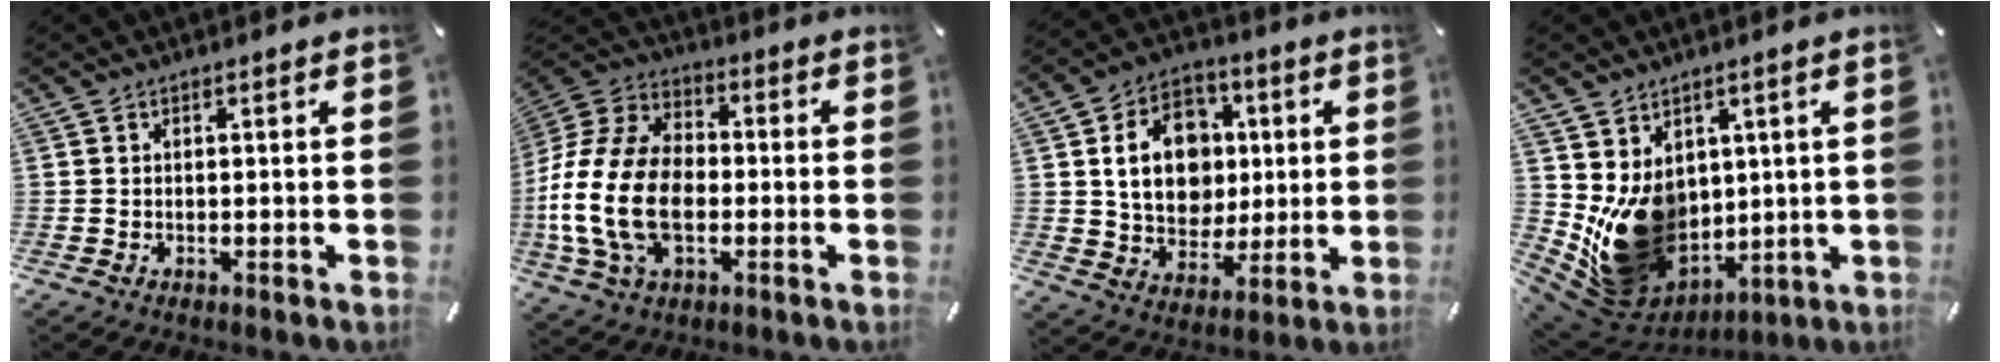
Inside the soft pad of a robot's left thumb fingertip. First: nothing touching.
{"total": 19.4, "force": [-4.1, 13.1, 13.7], "torque": [-0.309, 0.018, -0.072]}
{"total": 15.1, "force": [2.4, 12.6, 7.8], "torque": [-0.125, 0.010, 0.050]}
{"total": 14.3, "force": [1.3, 12.2, 7.2], "torque": [-0.123, -0.039, 0.040]}